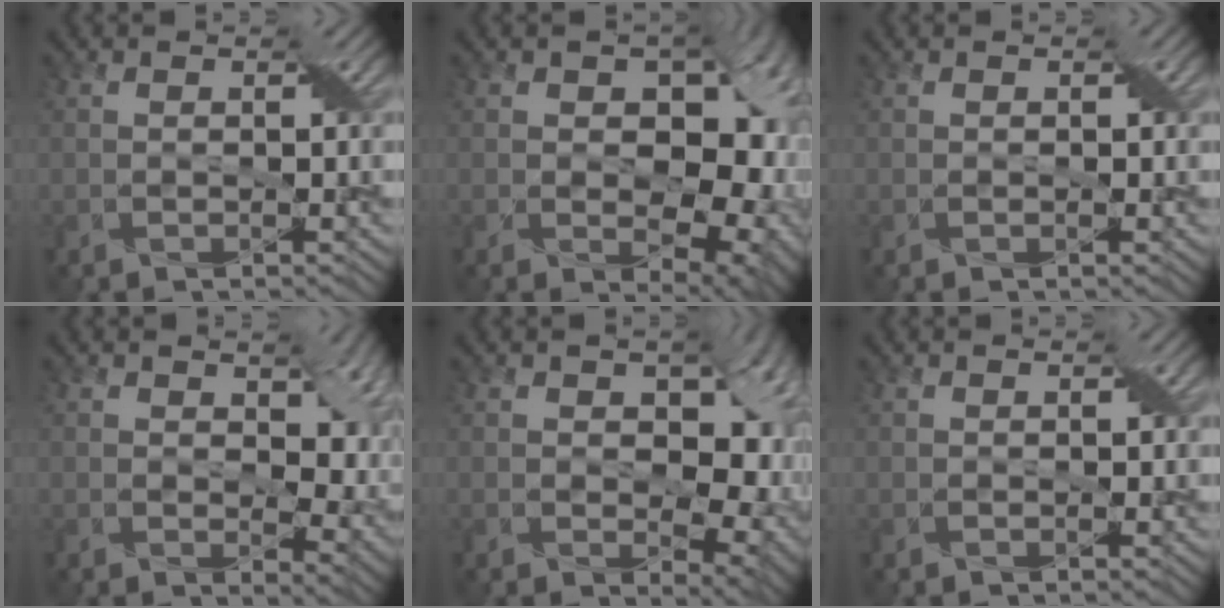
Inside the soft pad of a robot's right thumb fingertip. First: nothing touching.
{"total": 14.2, "force": [0.6, 9.8, 10.3], "torque": [-0.102, -0.004, 0.016]}
{"total": 0.6, "force": [0.0, 0.4, 0.5], "torque": [-0.006, -0.001, 0.000]}
{"total": 8.9, "force": [1.8, 5.0, 7.1], "torque": [-0.106, -0.012, 0.029]}
{"total": 10.9, "force": [0.9, 7.0, 8.3], "torque": [-0.095, -0.010, 0.024]}
{"total": 0.6, "force": [0.0, 0.3, 0.4], "torque": [-0.005, -0.001, 0.001]}